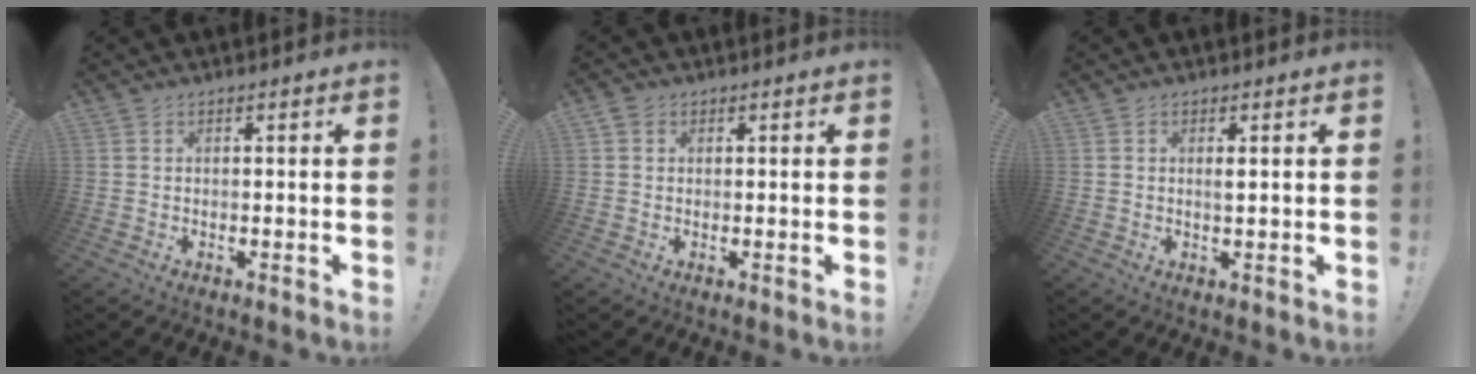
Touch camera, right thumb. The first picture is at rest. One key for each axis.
{"total": 1.6, "fx": 0.8, "fy": 1.3, "fz": 0.5, "tx": -0.009, "ty": 0.001, "tz": 0.015}
{"total": 1.3, "fx": 0.5, "fy": 0.1, "fz": 1.2, "tx": -0.009, "ty": -0.008, "tz": 0.005}